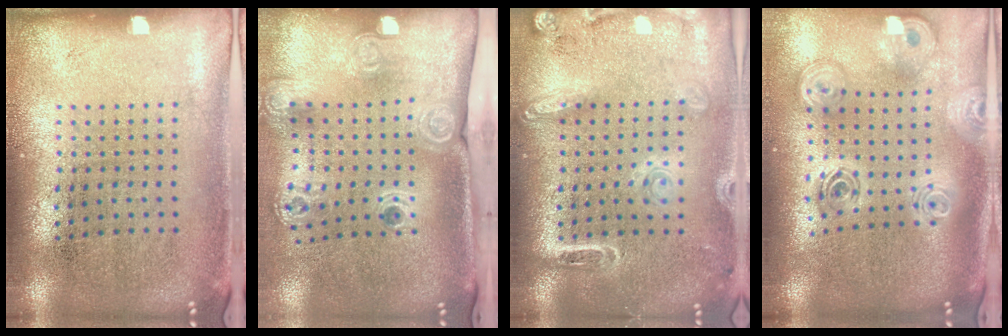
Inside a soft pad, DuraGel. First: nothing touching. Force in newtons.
{"total": 2.3, "press": 1.6, "slide": 1.6}
{"total": 1.9, "press": 1.7, "slide": 0.9}
{"total": 2.6, "press": 1.9, "slide": 1.8}